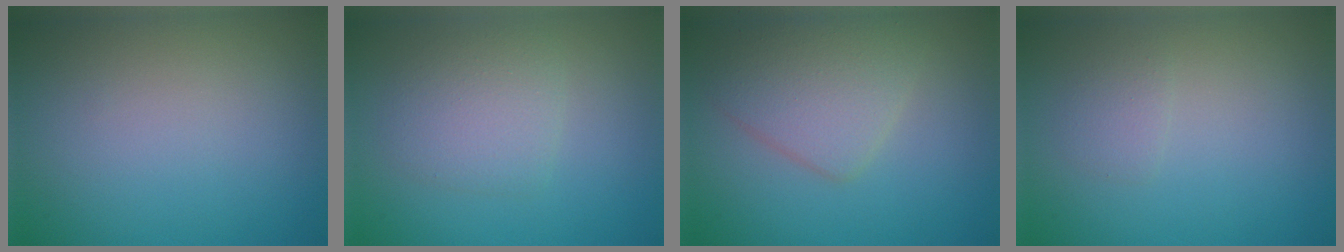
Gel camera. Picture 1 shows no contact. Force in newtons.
{"total": 2.9, "press": 2.9, "slide": 0.0}
{"total": 4.4, "press": 4.4, "slide": 0.1}
{"total": 1.2, "press": 1.2, "slide": 0.1}